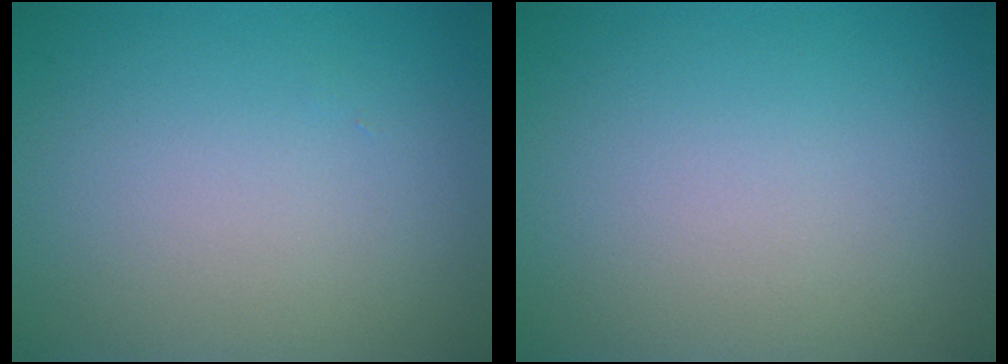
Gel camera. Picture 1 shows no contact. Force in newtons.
{"total": 0.0}